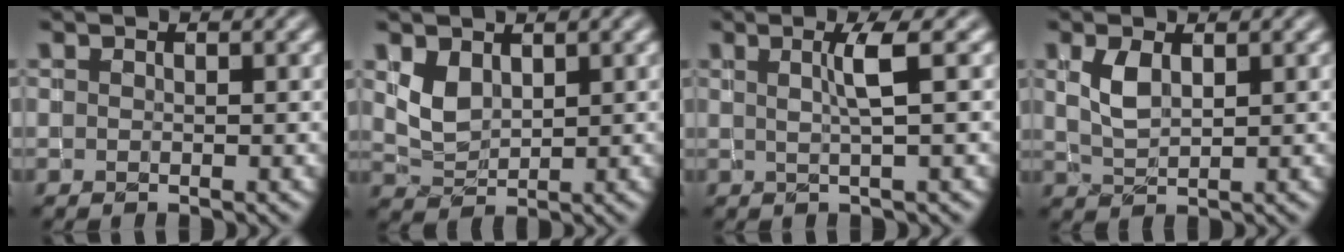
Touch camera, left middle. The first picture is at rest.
{"total": 2.3, "force": [1.0, 1.5, 1.4], "torque": [-0.035, -0.006, 0.028]}
{"total": 2.4, "force": [0.2, 0.4, 2.4], "torque": [-0.038, 0.001, 0.000]}
{"total": 2.4, "force": [0.7, 1.2, 1.9], "torque": [-0.049, 0.001, 0.019]}